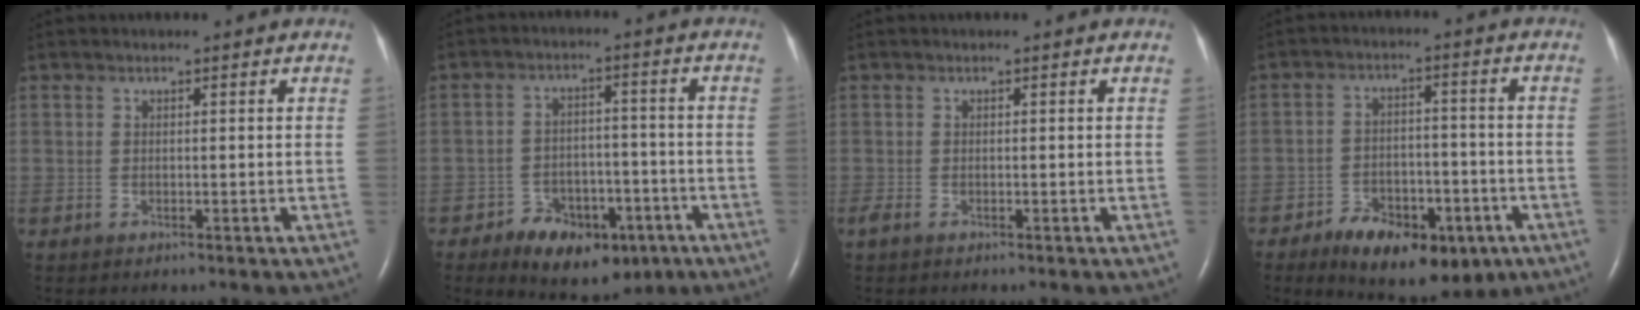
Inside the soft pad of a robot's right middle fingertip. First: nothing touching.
{"total": 11.0, "force": [-6.2, 6.4, 6.5], "torque": [-0.094, 0.013, -0.086]}
{"total": 0.7, "force": [-0.5, 0.2, 0.4], "torque": [-0.015, -0.003, -0.009]}
{"total": 15.6, "force": [-9.2, 7.1, 10.3], "torque": [-0.146, 0.004, -0.134]}